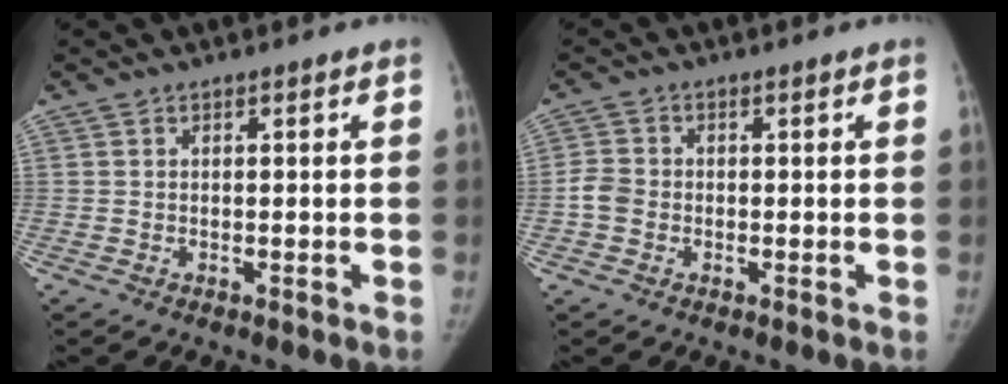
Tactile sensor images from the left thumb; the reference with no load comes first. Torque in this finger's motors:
{"motor_torque": [-0.22, 0.24, -0.16, 0.03, 0.01]}